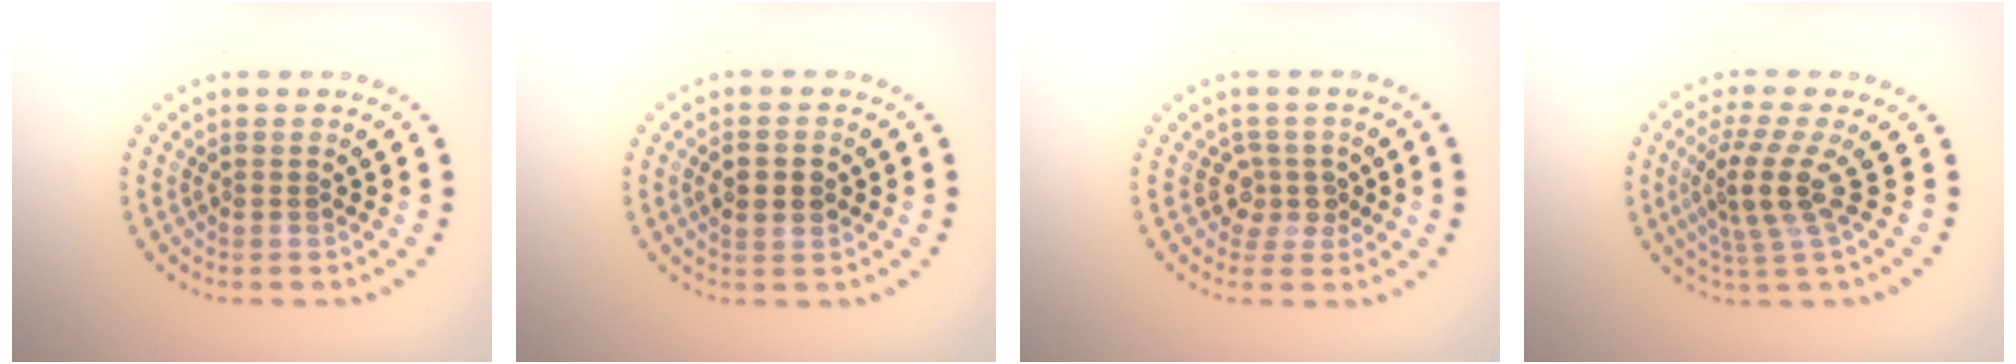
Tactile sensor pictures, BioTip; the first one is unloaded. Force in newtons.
{"total": 2.4, "press": 2.4, "slide": 0.0}
{"total": 2.2, "press": 1.6, "slide": 1.5}
{"total": 3.6, "press": 2.8, "slide": 2.3}